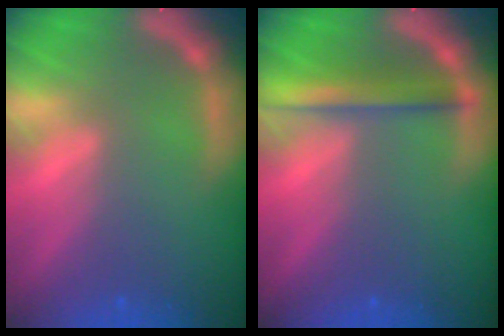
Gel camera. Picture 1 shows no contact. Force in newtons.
{"total": 3.5}